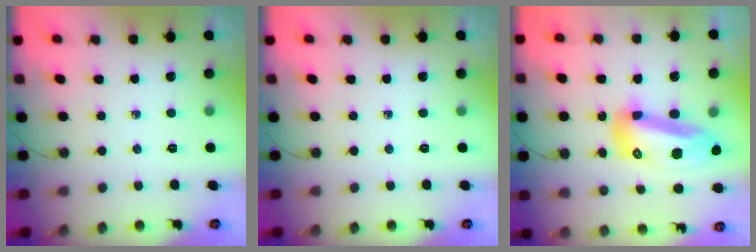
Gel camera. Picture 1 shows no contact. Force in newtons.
{"total": 0.0}
{"total": 16.5, "press": 16.3, "slide": 2.1}